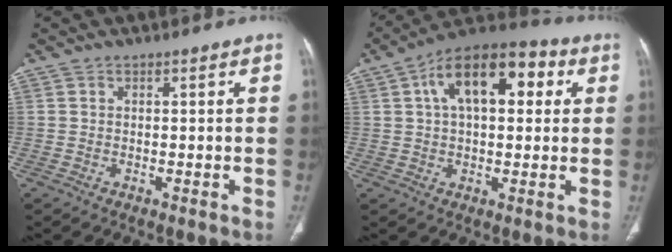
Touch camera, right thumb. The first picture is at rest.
{"total": 16.4, "force": [4.8, 8.6, 13.1], "torque": [-0.178, 0.028, 0.068]}